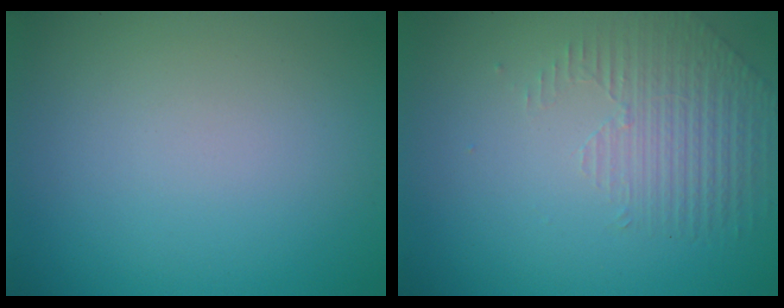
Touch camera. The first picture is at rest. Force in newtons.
{"total": 1.5, "press": 0.9, "slide": 1.2}